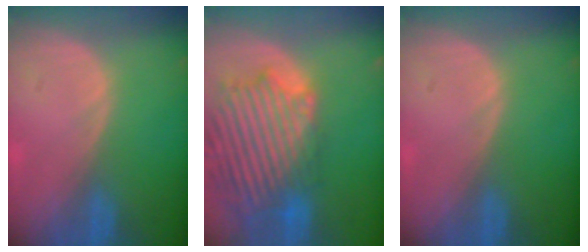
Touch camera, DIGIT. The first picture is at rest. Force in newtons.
{"total": 14.4, "press": 12.2, "slide": 7.6}
{"total": 0.0}